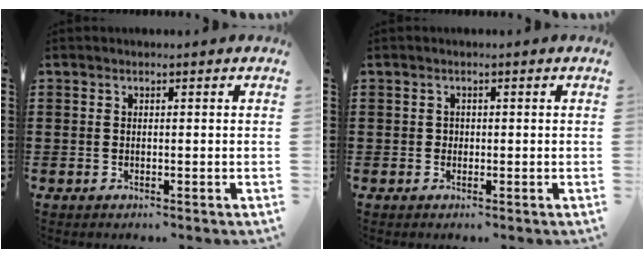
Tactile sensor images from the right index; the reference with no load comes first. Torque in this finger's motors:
{"motor_torque": [-0.01, 0.08, 0.00, -0.01]}